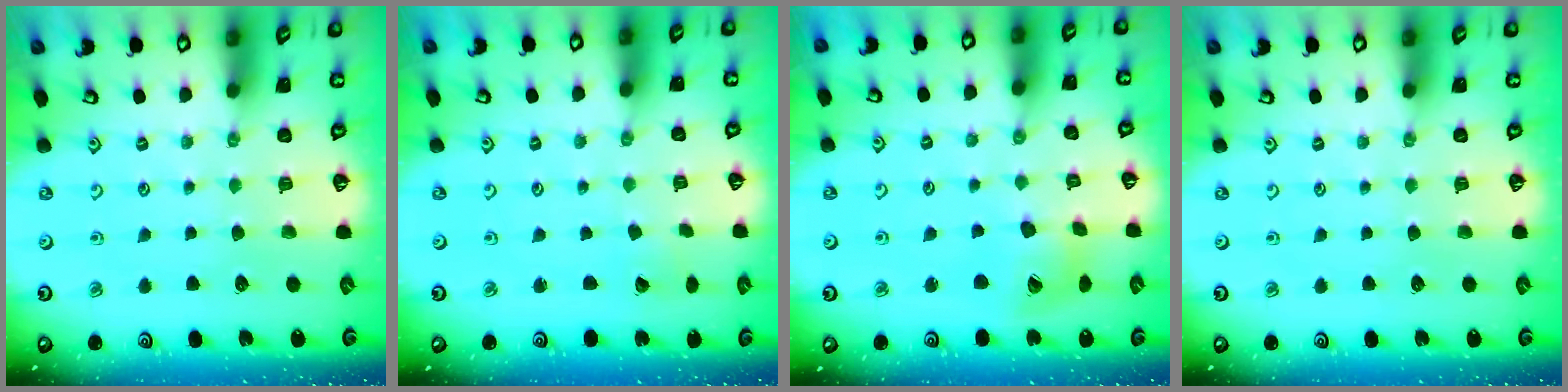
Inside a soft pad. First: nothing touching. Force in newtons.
{"total": 0.5, "press": 0.5, "slide": 0.0}
{"total": 12.4, "press": 12.4, "slide": 1.5}
{"total": 0.0}